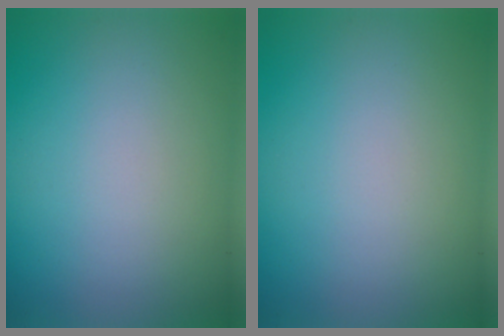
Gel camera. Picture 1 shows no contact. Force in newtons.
{"total": 0.0}